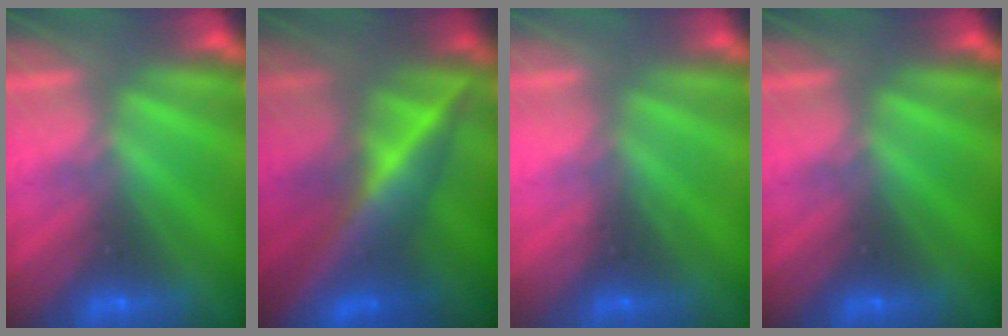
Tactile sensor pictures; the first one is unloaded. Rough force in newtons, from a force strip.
{"total": 9.1}
{"total": 2.3}
{"total": 0.0}